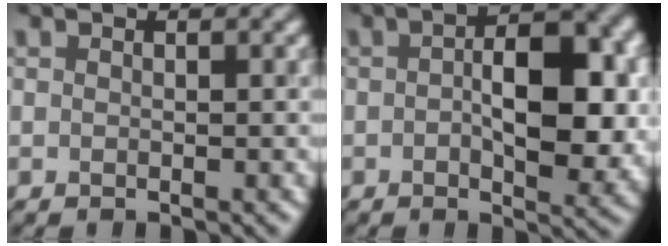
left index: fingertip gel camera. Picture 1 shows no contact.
{"total": 8.2, "force": [0.2, 3.8, 7.3], "torque": [-0.101, 0.003, -0.001]}